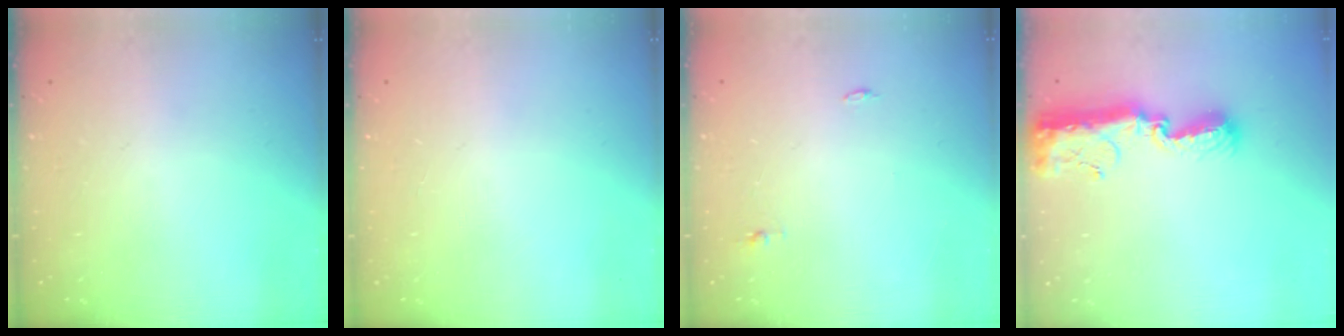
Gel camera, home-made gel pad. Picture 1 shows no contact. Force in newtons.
{"total": 0.0}
{"total": 3.7, "press": 3.3, "slide": 1.7}
{"total": 12.1, "press": 12.0, "slide": 0.9}